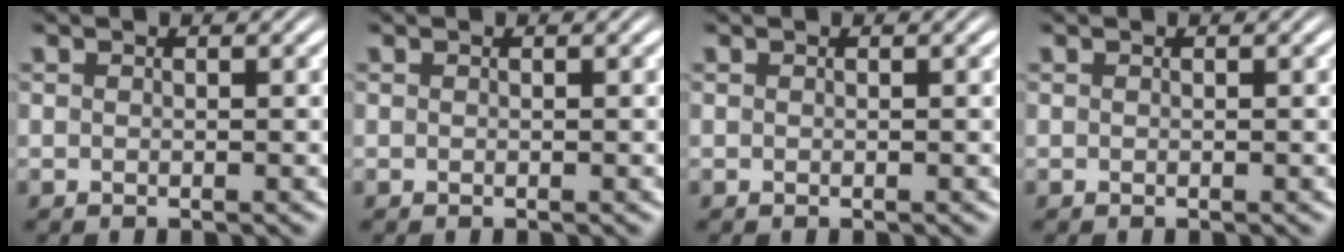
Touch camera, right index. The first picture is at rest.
{"total": 0.0}
{"total": 0.0}
{"total": 0.0}